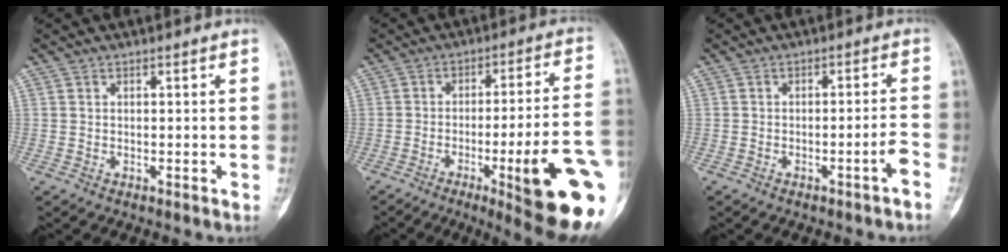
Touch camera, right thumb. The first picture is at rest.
{"total": 20.6, "force": [-6.8, 2.9, 19.2], "torque": [-0.204, 0.010, -0.087]}
{"total": 3.1, "force": [-2.0, 0.1, 2.4], "torque": [-0.037, 0.026, -0.029]}